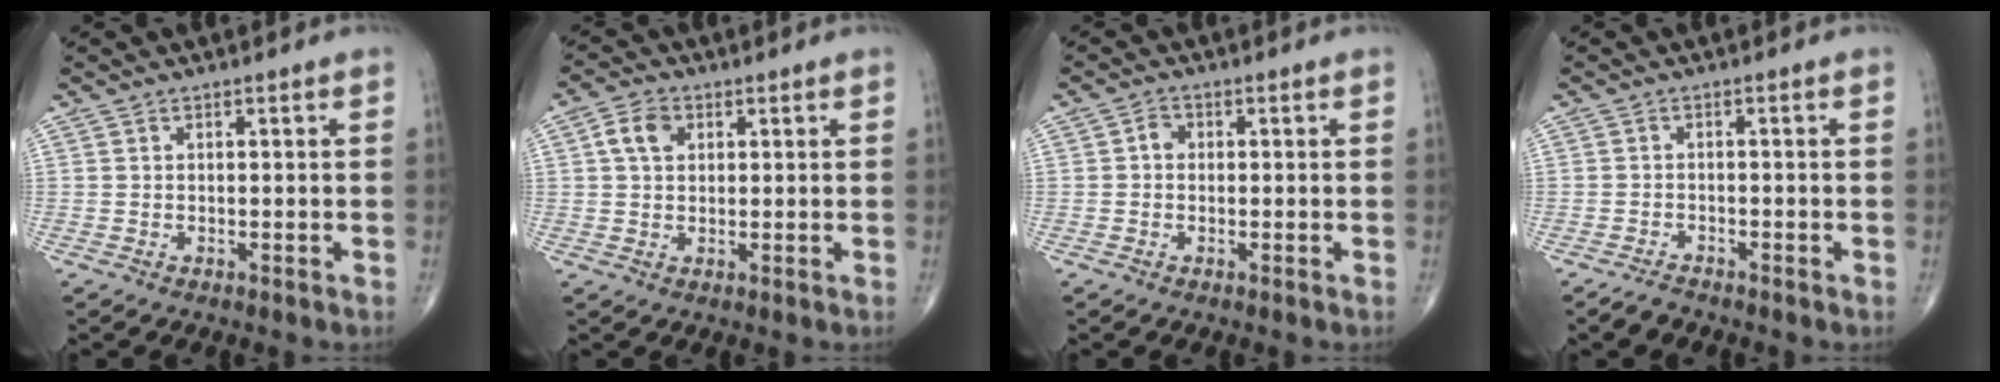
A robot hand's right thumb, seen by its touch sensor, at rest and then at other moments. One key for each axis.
{"total": 4.8, "fx": 1.4, "fy": 3.5, "fz": 3.0, "tx": -0.049, "ty": 0.006, "tz": 0.022}
{"total": 1.9, "fx": 0.0, "fy": 1.6, "fz": 1.0, "tx": -0.007, "ty": 0.007, "tz": -0.006}
{"total": 2.0, "fx": -1.8, "fy": 0.6, "fz": 0.5, "tx": -0.014, "ty": 0.003, "tz": -0.034}